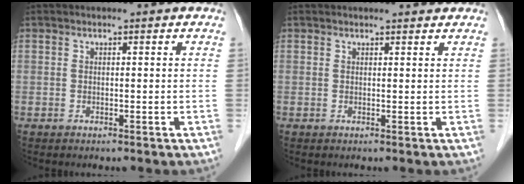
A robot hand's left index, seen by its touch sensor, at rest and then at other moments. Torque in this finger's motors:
{"motor_torque": [0.25, -0.16, 0.05, -0.01]}